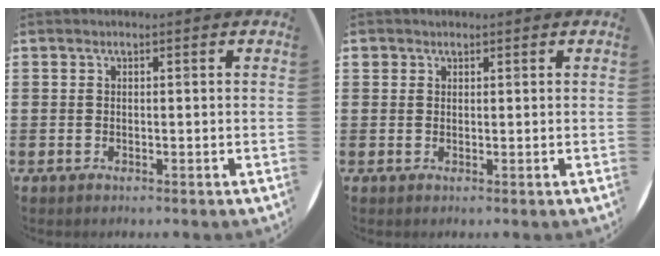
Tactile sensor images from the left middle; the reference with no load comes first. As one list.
[{"total": 0.9, "force": [0.7, 0.6, -0.1], "torque": [0.002, 0.003, 0.014]}]